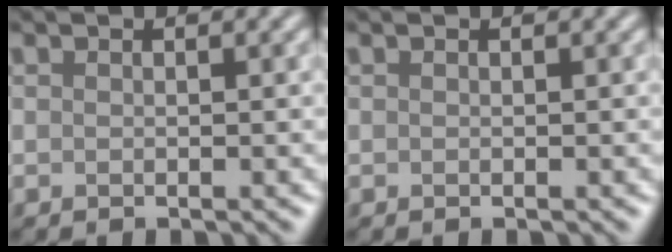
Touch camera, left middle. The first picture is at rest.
{"total": 0.0}